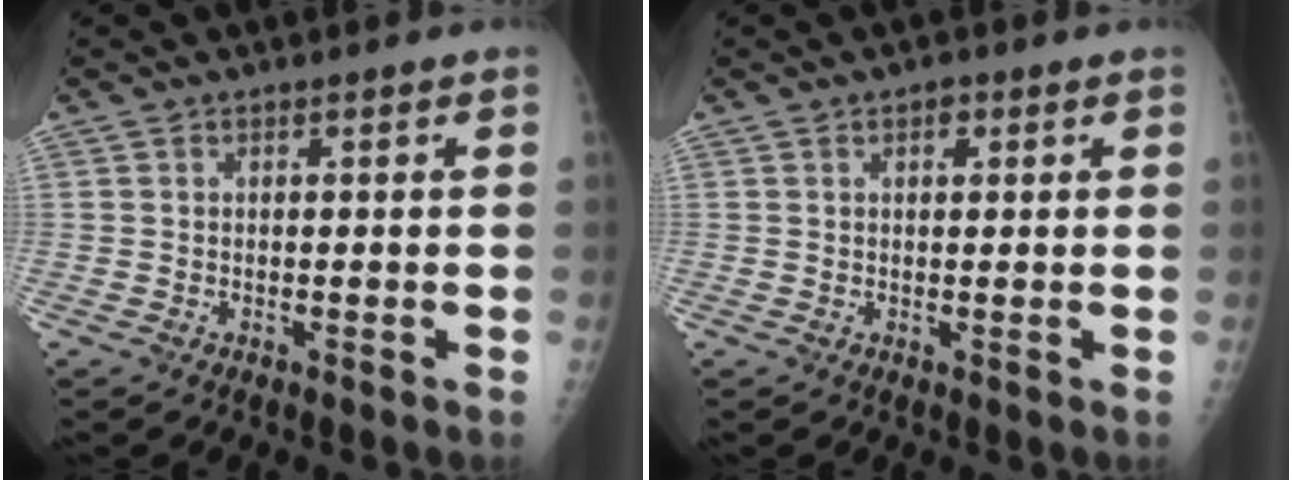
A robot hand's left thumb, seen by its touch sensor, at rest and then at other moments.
{"total": 1.9, "force": [0.9, 1.2, 1.2], "torque": [-0.009, -0.001, 0.010]}